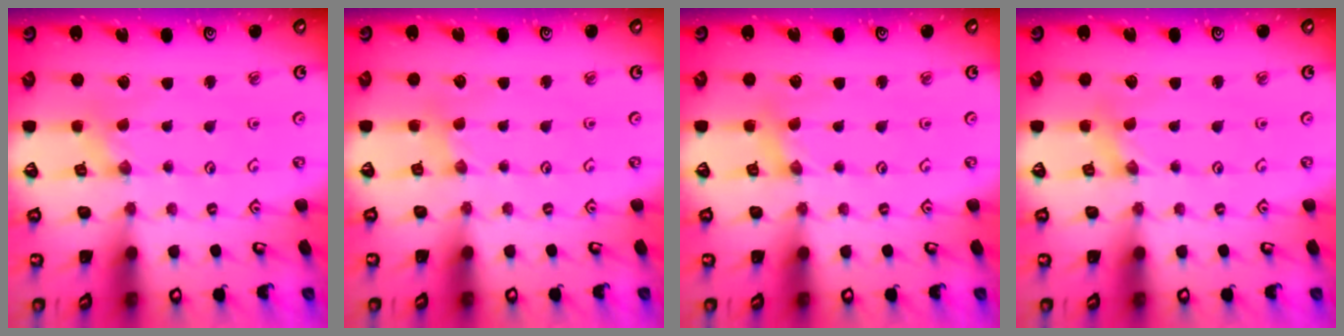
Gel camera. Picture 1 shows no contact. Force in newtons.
{"total": 1.9, "press": 1.9, "slide": 0.3}
{"total": 1.3, "press": 1.2, "slide": 0.2}
{"total": 1.1, "press": 1.1, "slide": 0.2}